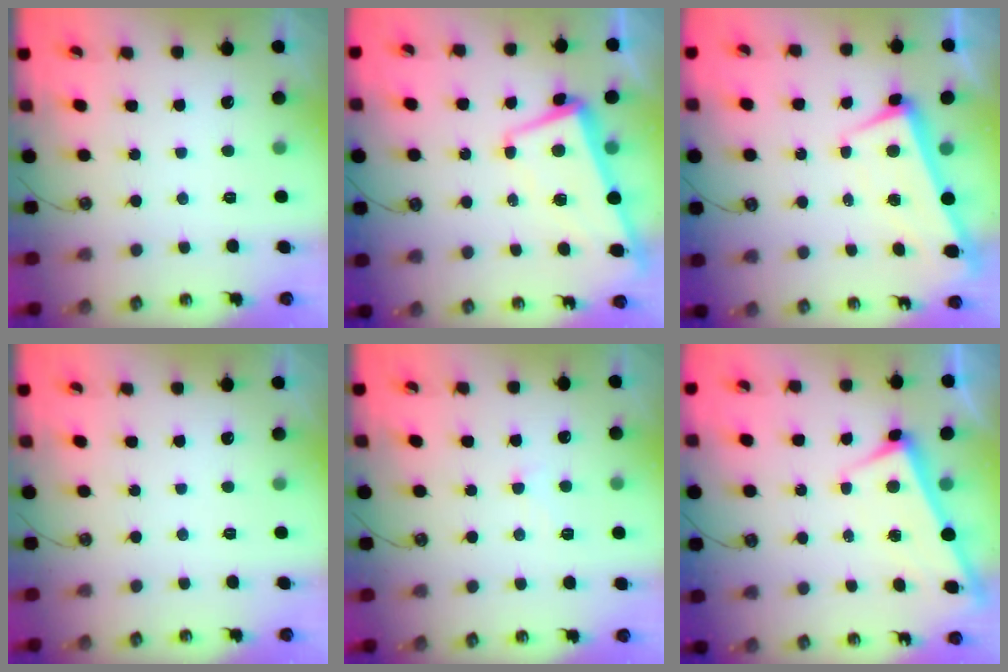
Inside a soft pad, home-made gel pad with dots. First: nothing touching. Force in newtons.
{"total": 1.2, "press": 0.0, "slide": 1.2}
{"total": 2.0, "press": 1.0, "slide": 1.7}
{"total": 0.0}
{"total": 1.1, "press": 1.0, "slide": 0.5}
{"total": 2.6, "press": 2.6, "slide": 0.4}